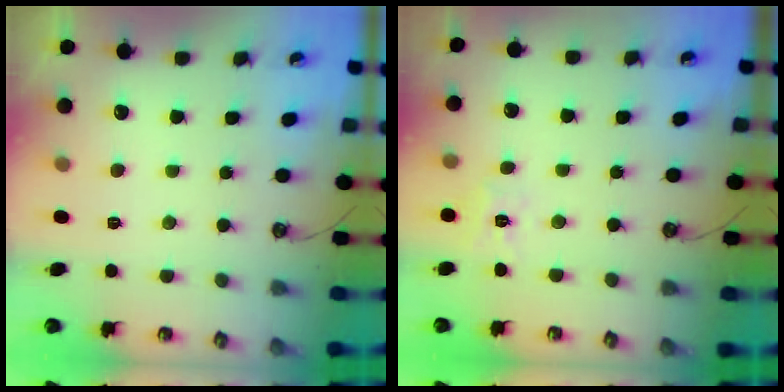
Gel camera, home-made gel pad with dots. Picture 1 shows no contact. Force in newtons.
{"total": 6.5, "press": 6.4, "slide": 0.5}